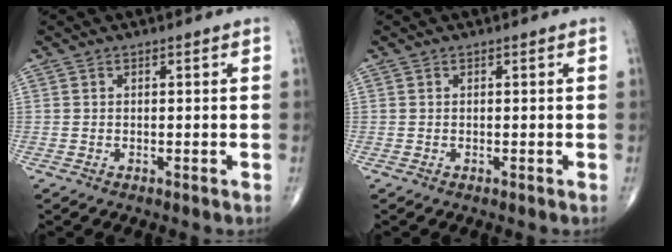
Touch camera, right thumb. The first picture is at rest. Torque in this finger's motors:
{"motor_torque": [0.00, 0.00, 0.00, 0.00, 0.00]}